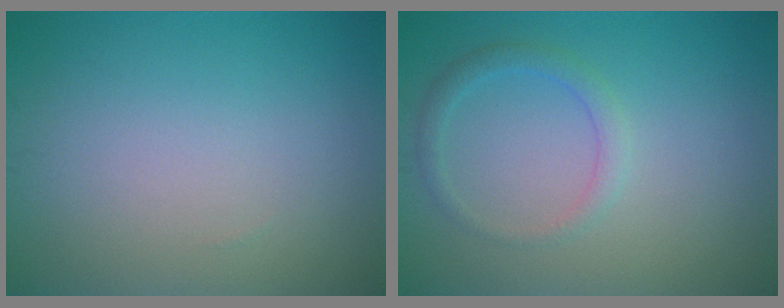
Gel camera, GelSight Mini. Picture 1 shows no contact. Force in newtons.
{"total": 1.8, "press": 1.8, "slide": 0.1}